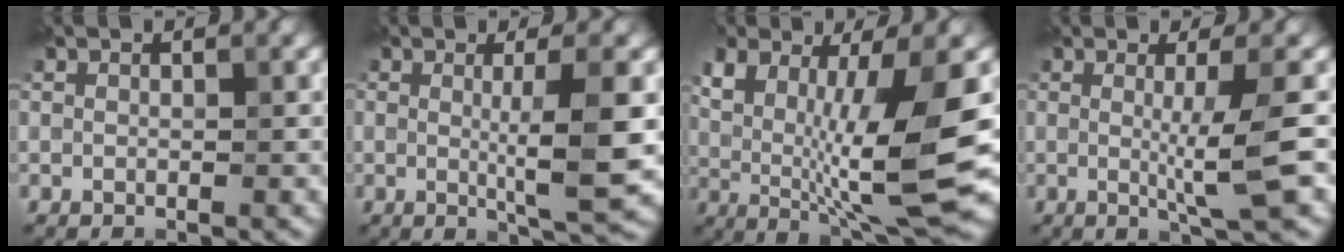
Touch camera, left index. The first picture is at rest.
{"total": 5.4, "force": [0.0, 0.8, 5.3], "torque": [-0.081, -0.007, 0.000]}
{"total": 11.8, "force": [0.8, 3.5, 11.2], "torque": [-0.206, -0.009, 0.014]}
{"total": 4.6, "force": [0.0, 0.7, 4.6], "torque": [-0.068, -0.008, -0.003]}